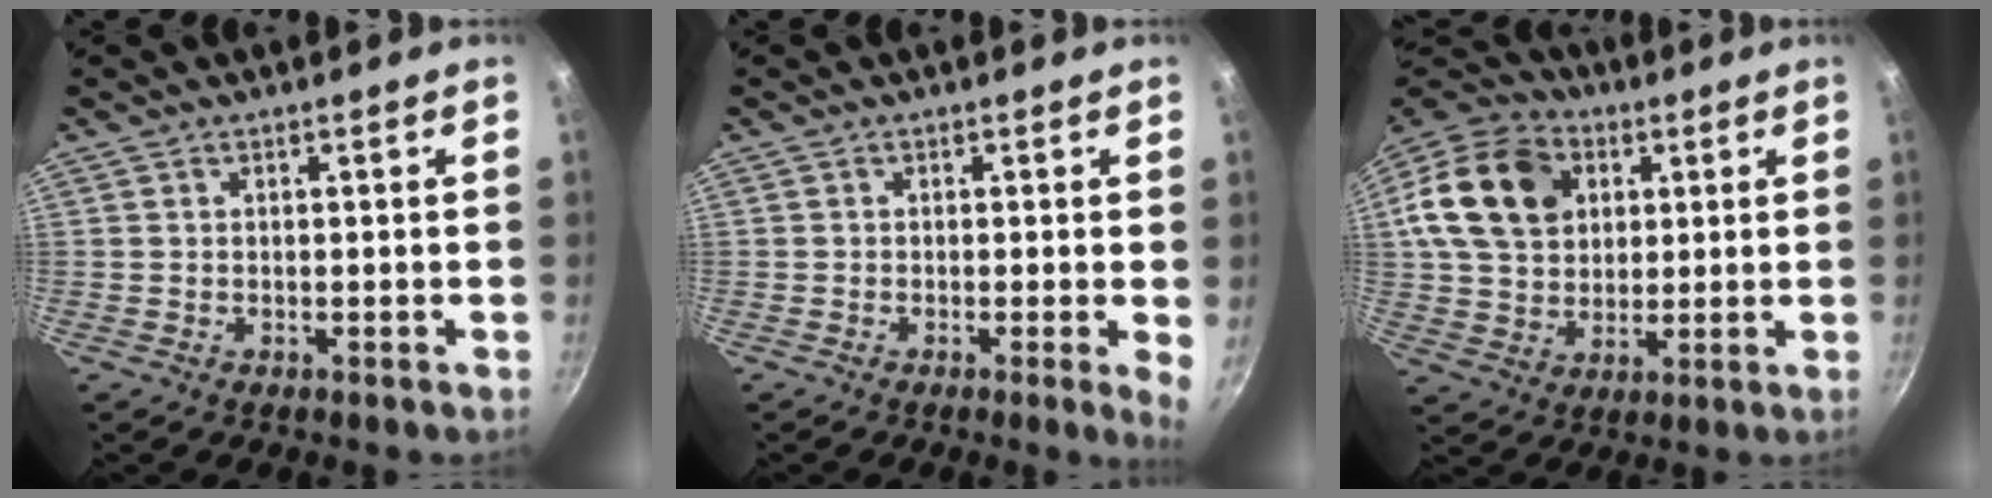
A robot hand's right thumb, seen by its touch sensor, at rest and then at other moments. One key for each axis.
{"total": 3.1, "fx": -0.1, "fy": 0.4, "fz": 3.0, "tx": -0.039, "ty": -0.009, "tz": -0.007}
{"total": 19.8, "fx": 5.6, "fy": 15.1, "fz": 11.5, "tx": -0.205, "ty": 0.018, "tz": 0.093}